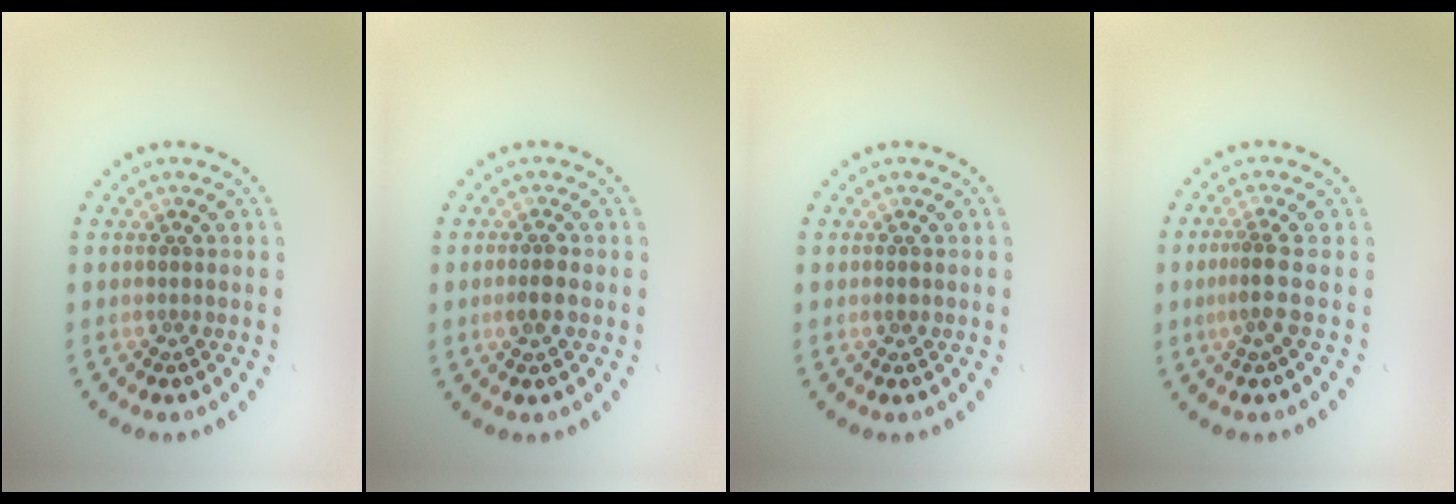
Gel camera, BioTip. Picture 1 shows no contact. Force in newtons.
{"total": 1.5, "press": 1.5, "slide": 0.3}
{"total": 0.7, "press": 0.7, "slide": 0.0}
{"total": 1.9, "press": 1.2, "slide": 1.5}